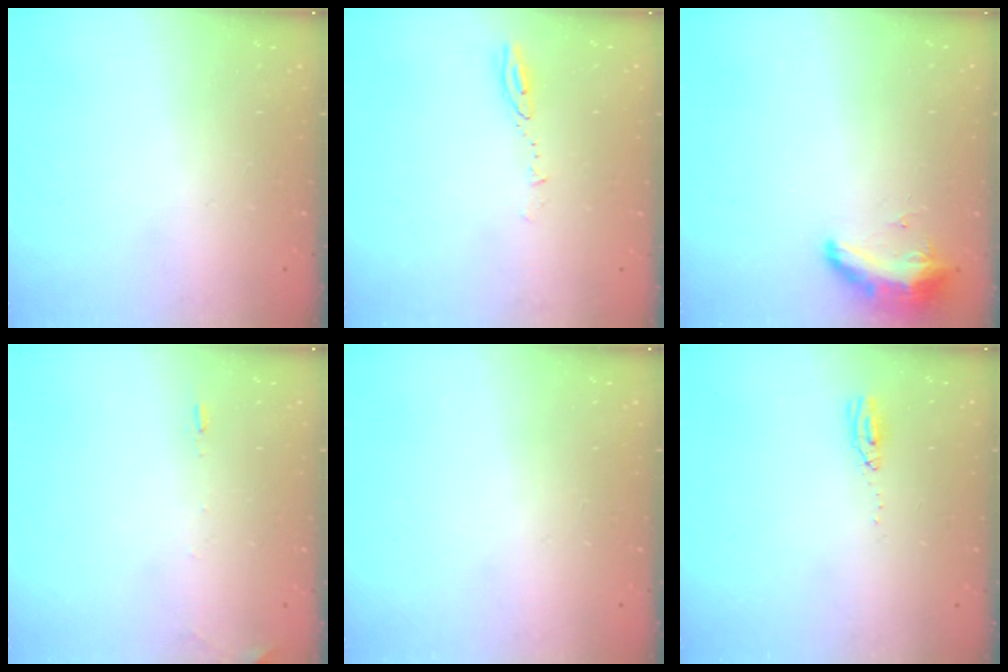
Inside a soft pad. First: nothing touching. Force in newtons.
{"total": 4.5, "press": 4.4, "slide": 0.5}
{"total": 11.0, "press": 9.7, "slide": 5.3}
{"total": 5.6, "press": 5.3, "slide": 1.8}
{"total": 0.0}
{"total": 3.7, "press": 3.4, "slide": 1.4}